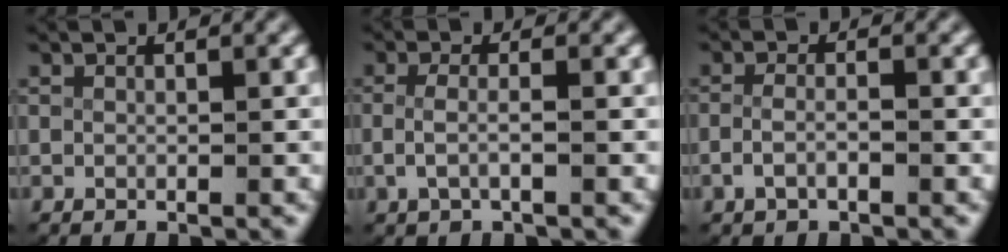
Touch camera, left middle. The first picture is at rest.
{"total": 2.0, "force": [-0.7, 0.7, 1.8], "torque": [-0.051, -0.010, -0.007]}
{"total": 1.9, "force": [-1.2, 0.7, 1.3], "torque": [-0.039, -0.011, -0.015]}